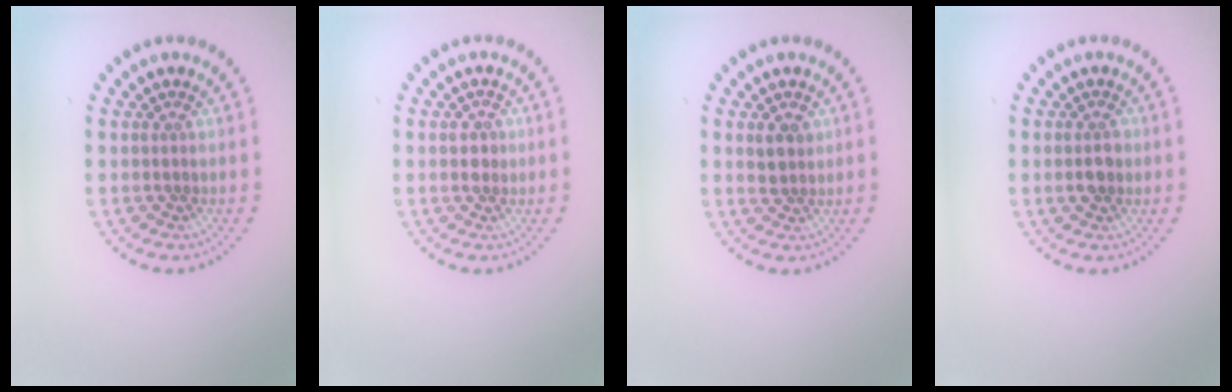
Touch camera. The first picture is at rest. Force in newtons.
{"total": 1.3, "press": 1.3, "slide": 0.2}
{"total": 1.7, "press": 1.6, "slide": 0.6}
{"total": 1.7, "press": 1.7, "slide": 0.2}